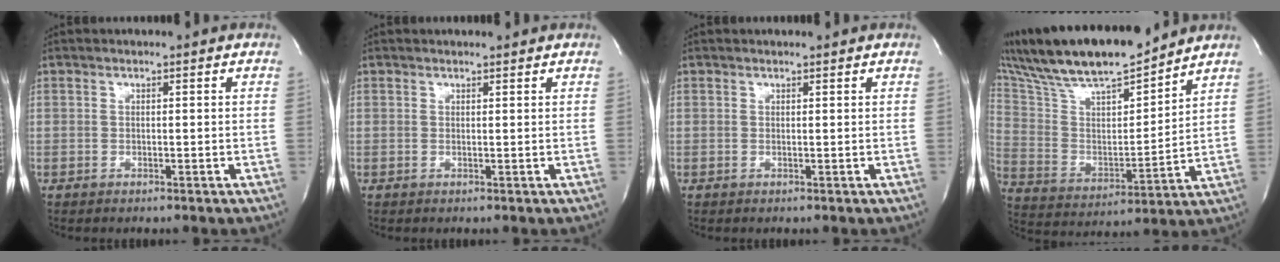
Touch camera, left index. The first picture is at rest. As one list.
[{"total": 1.5, "force": [1.4, 0.2, 0.5], "torque": [-0.007, 0.007, 0.019]}, {"total": 1.0, "force": [0.9, 0.1, 0.4], "torque": [-0.006, 0.008, 0.014]}, {"total": 20.7, "force": [17.6, 3.3, 10.4], "torque": [-0.200, 0.016, 0.316]}]